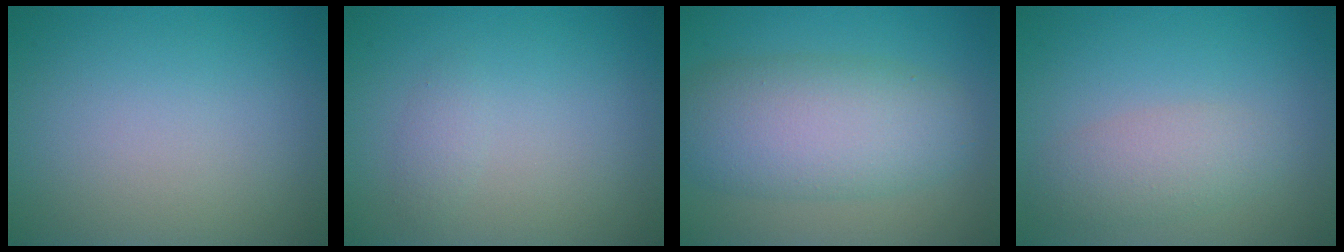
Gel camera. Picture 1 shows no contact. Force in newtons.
{"total": 0.9, "press": 0.9, "slide": 0.0}
{"total": 7.3, "press": 7.3, "slide": 0.4}
{"total": 2.9, "press": 2.9, "slide": 0.1}